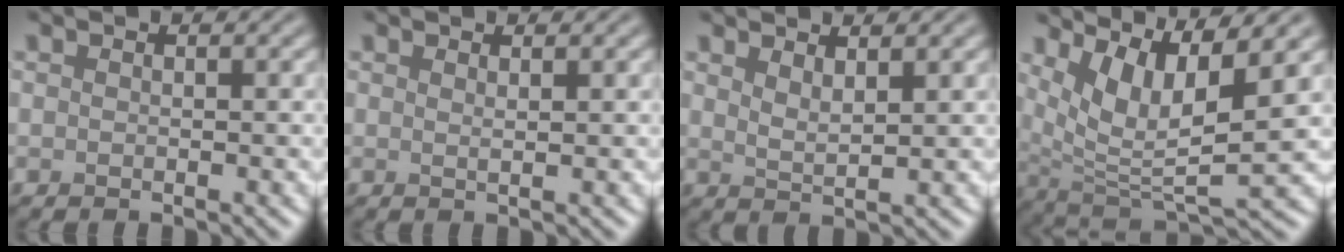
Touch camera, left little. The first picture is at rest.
{"total": 0.8, "force": [0.6, 0.2, 0.6], "torque": [-0.003, 0.001, 0.009]}
{"total": 2.1, "force": [1.6, 0.5, 1.2], "torque": [-0.020, -0.002, 0.029]}
{"total": 7.0, "force": [3.5, 1.9, 5.7], "torque": [-0.118, -0.003, 0.073]}